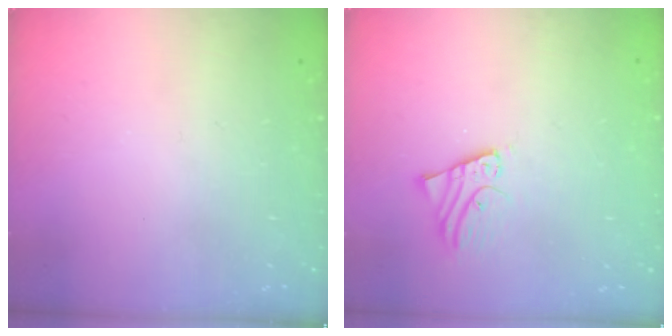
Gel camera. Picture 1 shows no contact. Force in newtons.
{"total": 2.4, "press": 2.4, "slide": 0.1}